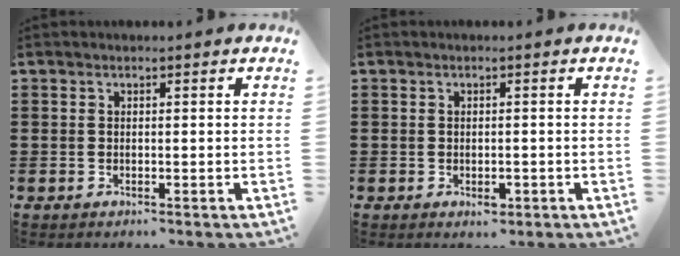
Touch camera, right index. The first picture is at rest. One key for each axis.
{"total": 1.7, "fx": -0.7, "fy": 0.9, "fz": 1.3, "tx": -0.026, "ty": 0.000, "tz": -0.012}